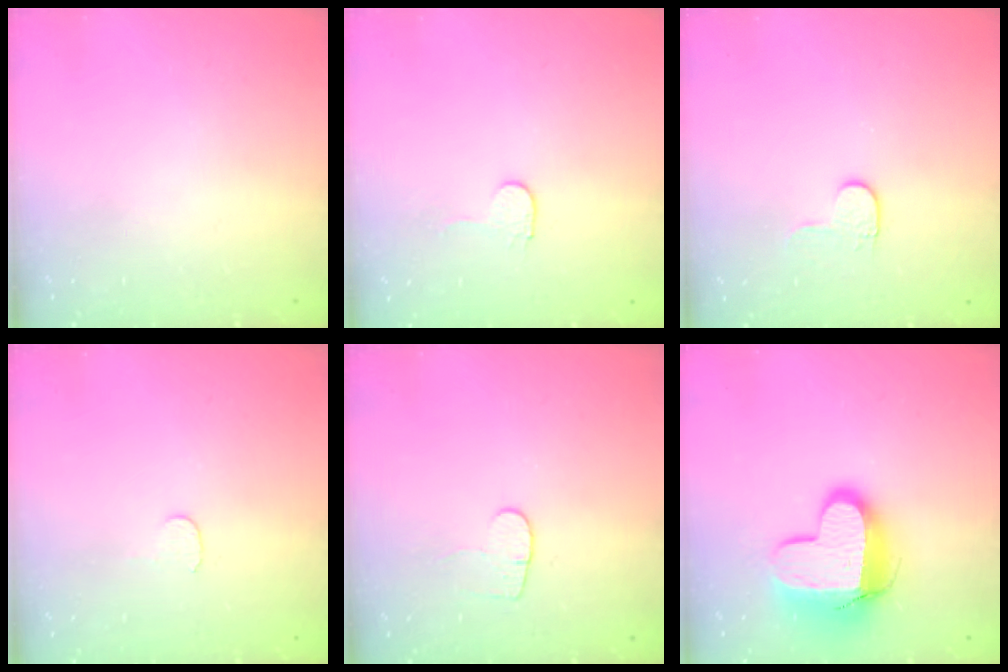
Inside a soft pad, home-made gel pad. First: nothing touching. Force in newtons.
{"total": 2.9, "press": 2.9, "slide": 0.3}
{"total": 3.9, "press": 3.9, "slide": 0.5}
{"total": 3.9, "press": 3.9, "slide": 0.3}
{"total": 4.5, "press": 4.4, "slide": 0.5}
{"total": 12.7, "press": 12.7, "slide": 1.4}